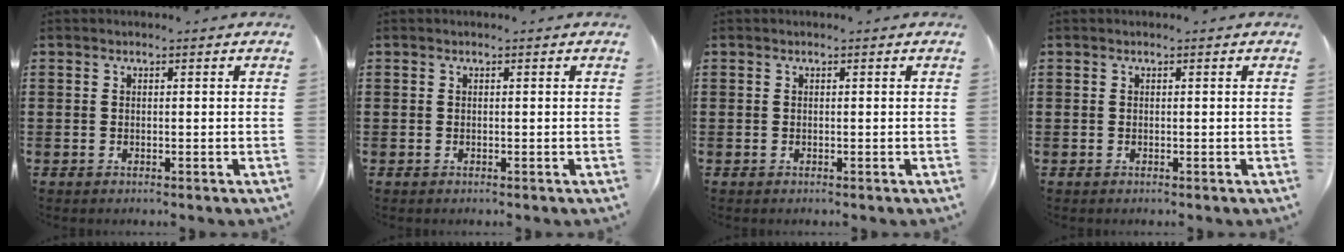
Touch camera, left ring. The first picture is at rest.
{"total": 0.0}
{"total": 0.0}
{"total": 0.0}